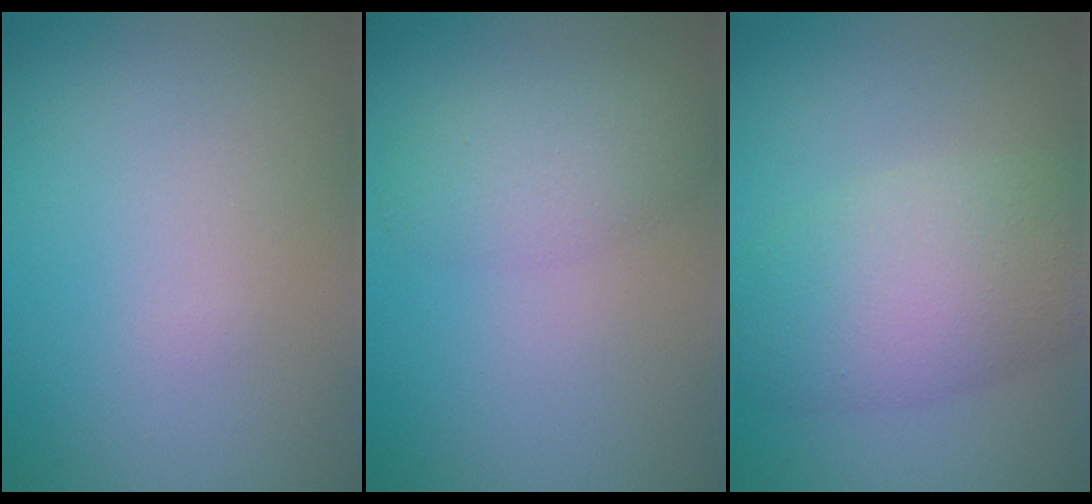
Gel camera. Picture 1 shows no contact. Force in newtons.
{"total": 2.5, "press": 2.5, "slide": 0.0}
{"total": 6.6, "press": 6.5, "slide": 0.4}